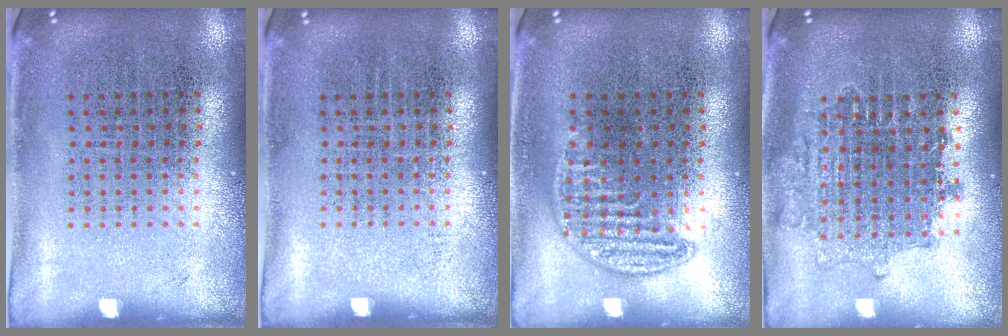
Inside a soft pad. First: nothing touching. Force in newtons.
{"total": 0.0}
{"total": 0.8, "press": 0.8, "slide": 0.3}
{"total": 1.5, "press": 1.3, "slide": 0.8}